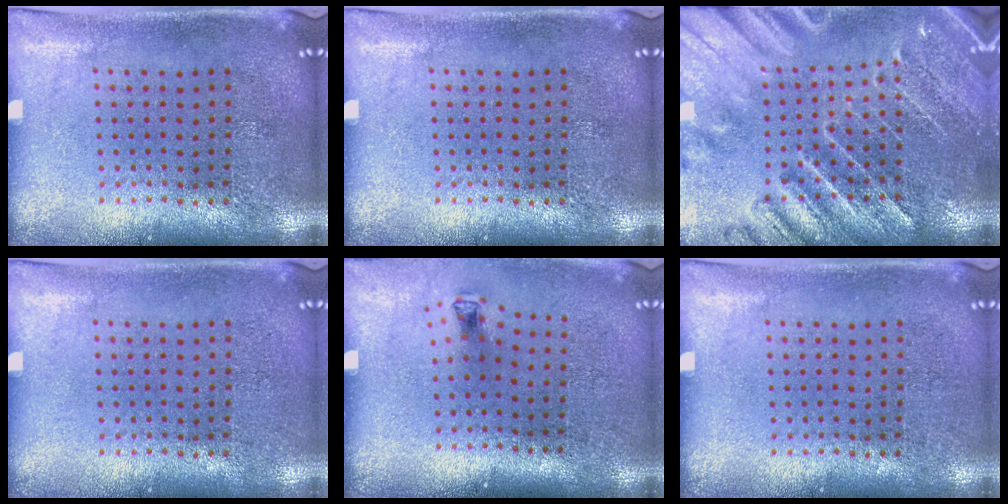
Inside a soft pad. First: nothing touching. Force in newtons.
{"total": 0.0}
{"total": 3.0, "press": 2.9, "slide": 0.9}
{"total": 0.0}
{"total": 0.7, "press": 0.3, "slide": 0.6}
{"total": 0.0}